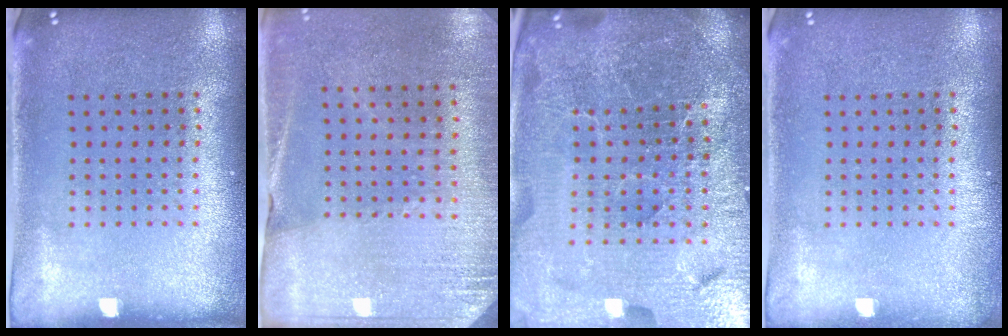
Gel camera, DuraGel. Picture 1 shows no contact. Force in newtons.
{"total": 2.7, "press": 2.6, "slide": 0.7}
{"total": 6.6, "press": 5.9, "slide": 3.0}
{"total": 0.5, "press": 0.5, "slide": 0.1}